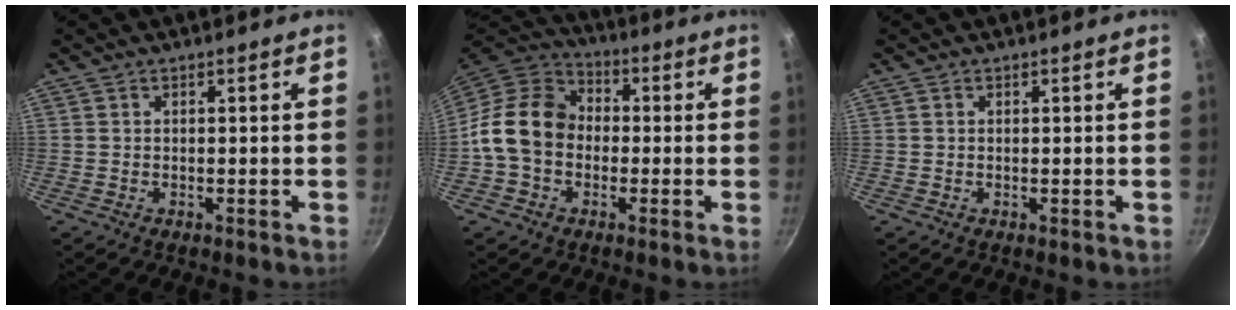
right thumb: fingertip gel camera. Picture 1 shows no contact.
{"total": 14.8, "force": [-0.7, 11.9, 8.7], "torque": [-0.127, 0.034, -0.031]}
{"total": 0.0}